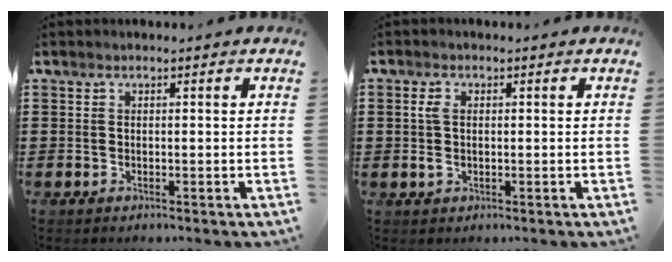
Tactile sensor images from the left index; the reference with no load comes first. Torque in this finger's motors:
{"motor_torque": [0.74, 0.94, 0.22, 0.04]}